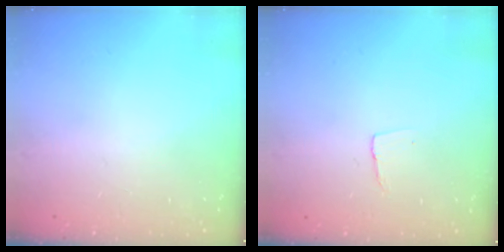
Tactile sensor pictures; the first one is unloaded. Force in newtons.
{"total": 3.8, "press": 3.8, "slide": 0.3}